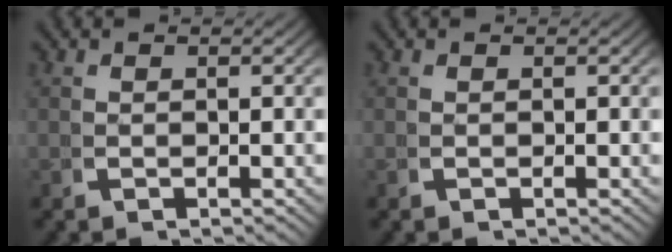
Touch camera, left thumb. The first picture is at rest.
{"total": 0.0}